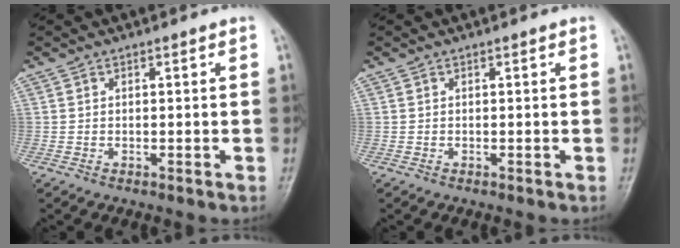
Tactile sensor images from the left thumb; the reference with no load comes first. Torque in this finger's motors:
{"motor_torque": [0.00, 0.01, 0.01, -0.03, 0.00]}